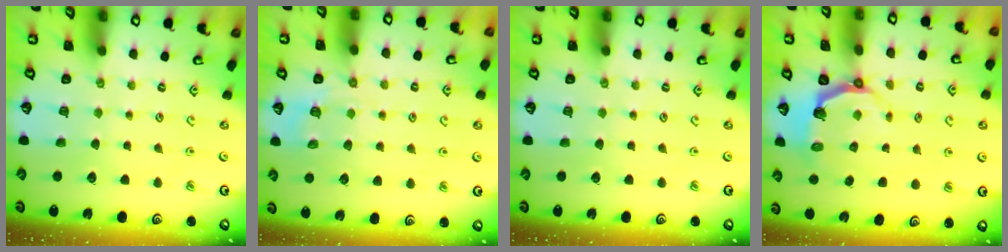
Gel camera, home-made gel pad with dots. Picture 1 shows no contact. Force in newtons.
{"total": 5.1, "press": 4.9, "slide": 1.4}
{"total": 0.0}
{"total": 4.5, "press": 2.9, "slide": 3.4}